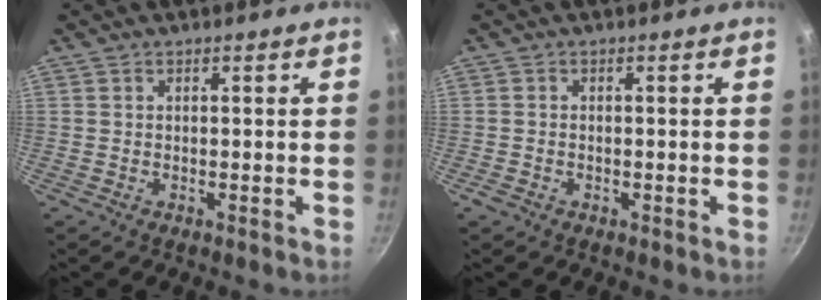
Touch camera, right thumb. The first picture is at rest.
{"total": 1.2, "force": [-0.6, 0.9, 0.6], "torque": [-0.013, 0.002, -0.011]}